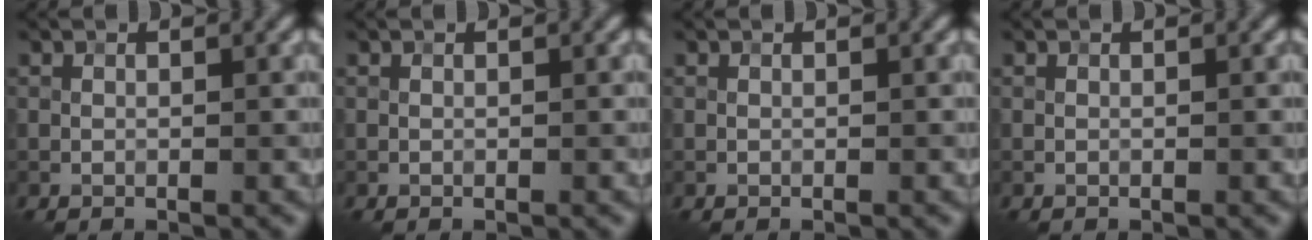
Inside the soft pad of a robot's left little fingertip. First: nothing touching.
{"total": 0.0}
{"total": 0.0}
{"total": 0.0}